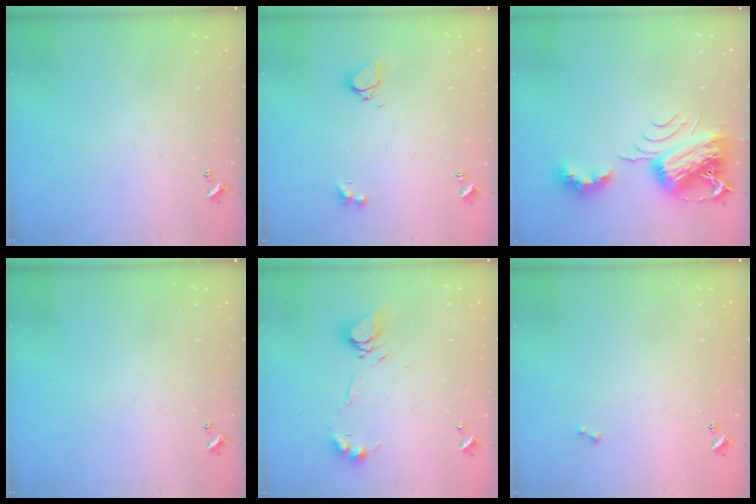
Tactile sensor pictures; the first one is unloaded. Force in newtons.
{"total": 4.0, "press": 3.9, "slide": 0.8}
{"total": 10.9, "press": 10.8, "slide": 1.3}
{"total": 0.0}
{"total": 12.5, "press": 12.5, "slide": 1.1}
{"total": 0.0}